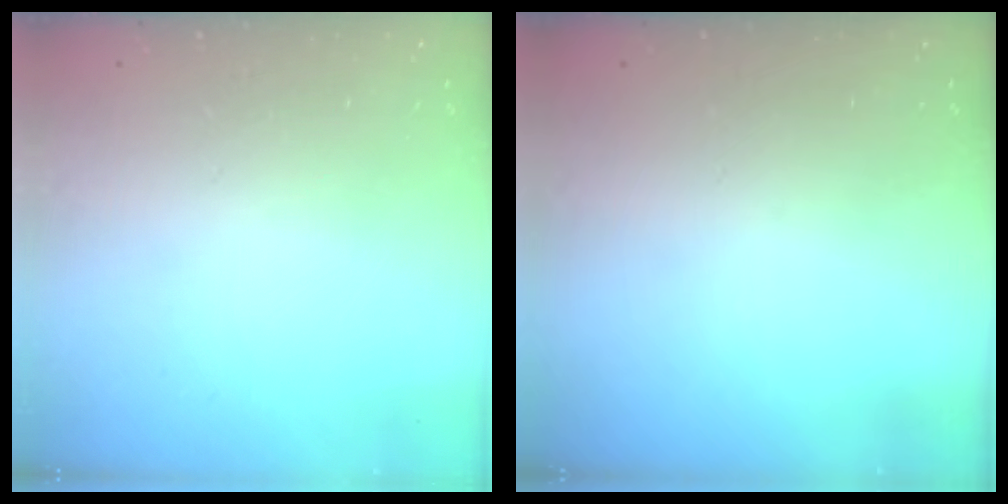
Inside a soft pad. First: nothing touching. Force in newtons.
{"total": 0.0}